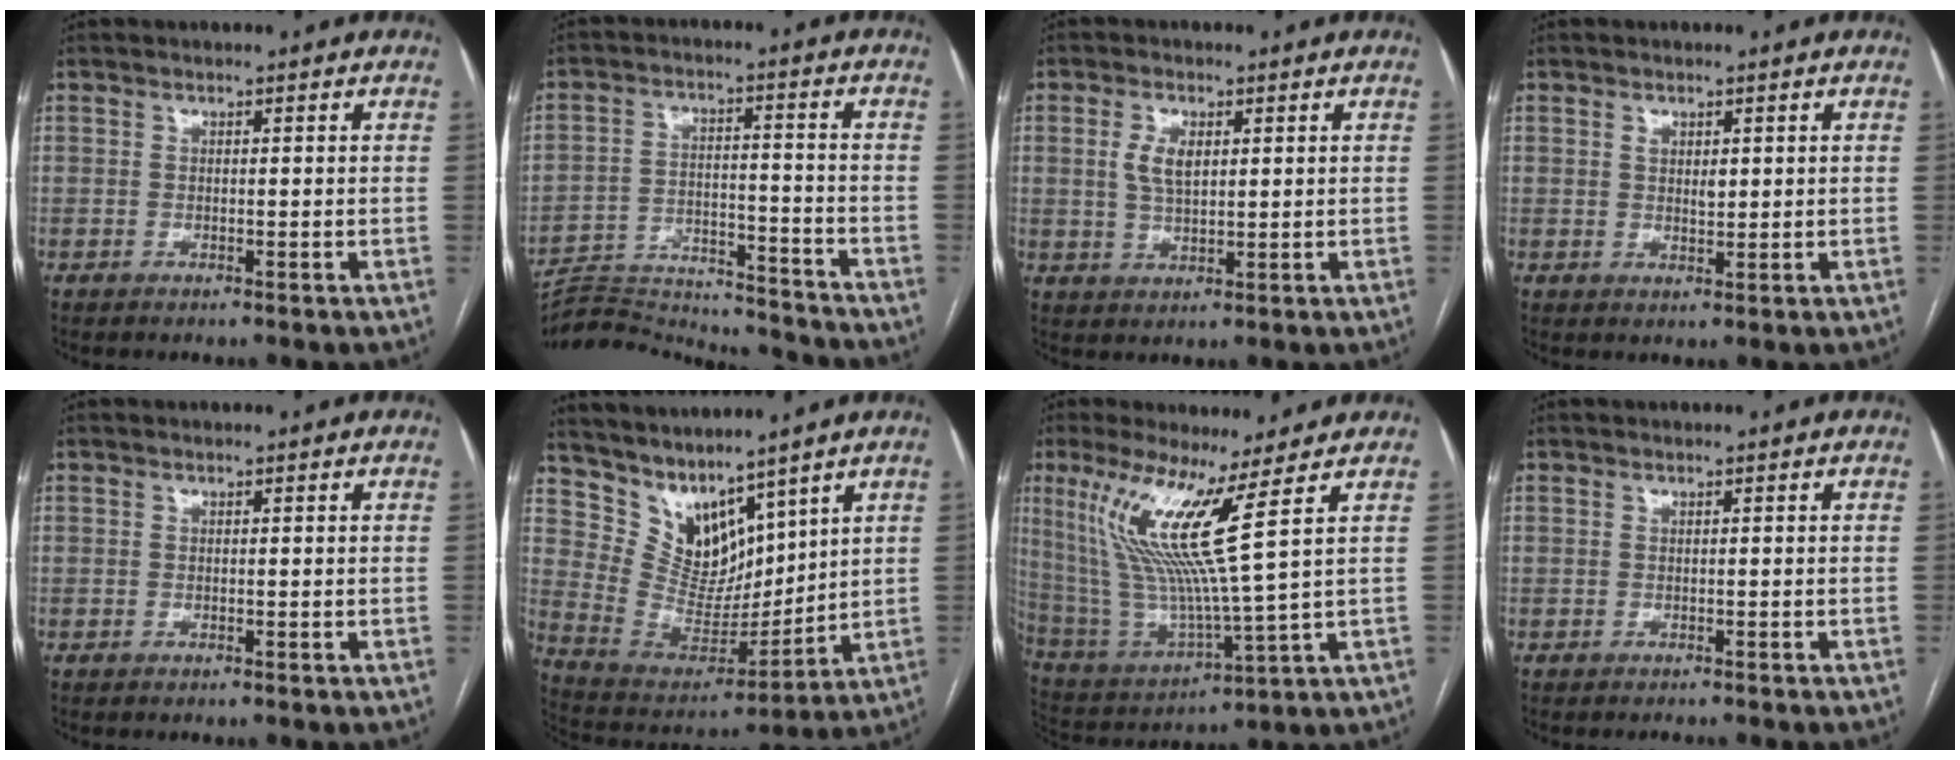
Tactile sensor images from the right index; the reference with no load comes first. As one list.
[{"total": 19.0, "force": [-18.6, 1.1, 3.7], "torque": [-0.085, 0.002, -0.270]}, {"total": 4.6, "force": [1.3, 2.3, 3.9], "torque": [-0.079, 0.004, 0.028]}, {"total": 2.0, "force": [0.6, 1.1, 1.6], "torque": [-0.023, -0.003, 0.011]}, {"total": 0.0}, {"total": 10.5, "force": [9.1, 4.3, 3.1], "torque": [-0.070, 0.008, 0.196]}, {"total": 14.0, "force": [6.3, -1.7, 12.4], "torque": [-0.262, -0.018, 0.127]}, {"total": 1.6, "force": [-1.4, 0.1, 0.7], "torque": [-0.009, -0.003, -0.015]}]